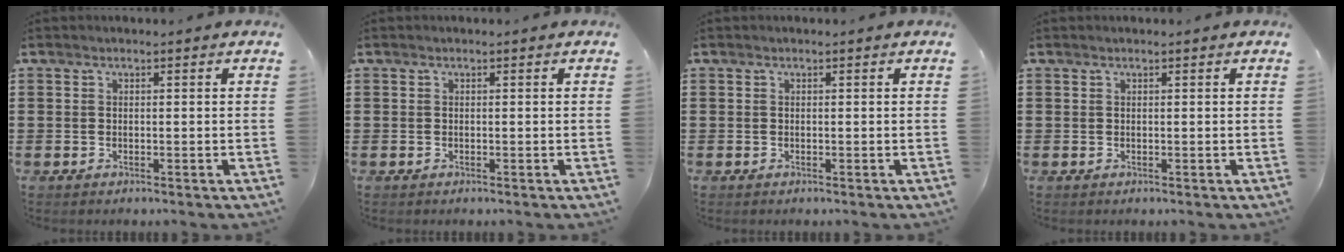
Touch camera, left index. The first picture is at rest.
{"total": 0.0}
{"total": 0.0}
{"total": 0.0}